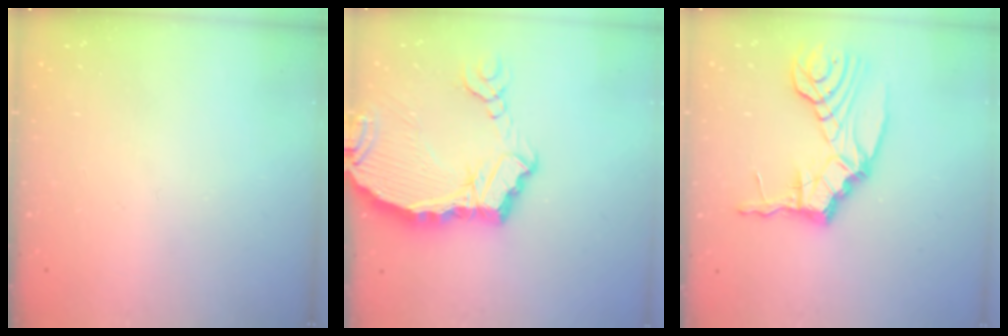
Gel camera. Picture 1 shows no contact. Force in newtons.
{"total": 9.7, "press": 9.7, "slide": 1.1}
{"total": 11.0, "press": 11.0, "slide": 0.6}